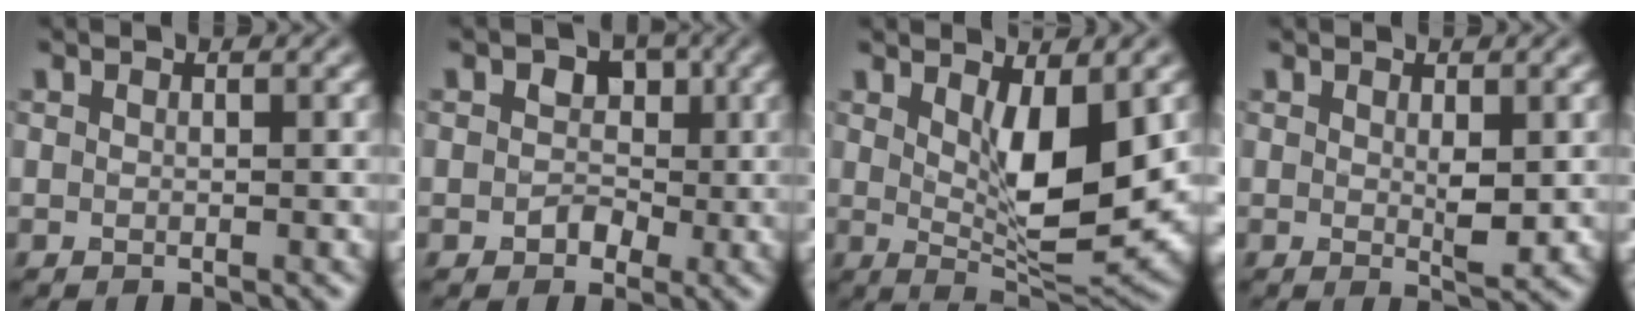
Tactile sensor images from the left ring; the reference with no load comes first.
{"total": 3.4, "force": [0.2, 2.9, 1.9], "torque": [0.012, 0.011, -0.023]}
{"total": 6.7, "force": [1.1, 2.1, 6.3], "torque": [-0.105, -0.015, 0.023]}
{"total": 1.8, "force": [0.3, 0.5, 1.7], "torque": [-0.029, -0.006, 0.007]}